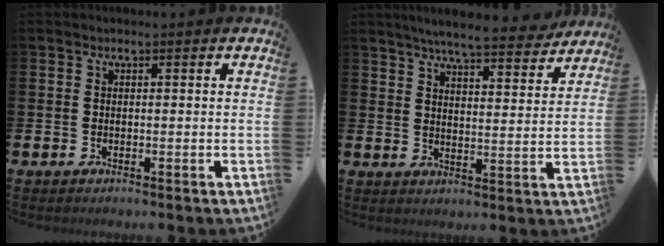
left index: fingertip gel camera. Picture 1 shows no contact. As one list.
[{"total": 7.0, "force": [6.6, 0.6, 2.2], "torque": [-0.042, -0.044, 0.111]}]